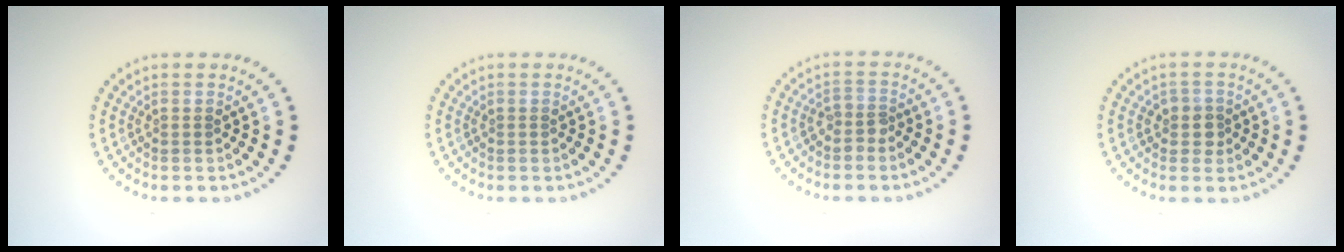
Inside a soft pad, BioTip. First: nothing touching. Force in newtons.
{"total": 0.0}
{"total": 1.4, "press": 1.0, "slide": 1.0}
{"total": 1.8, "press": 1.6, "slide": 0.9}